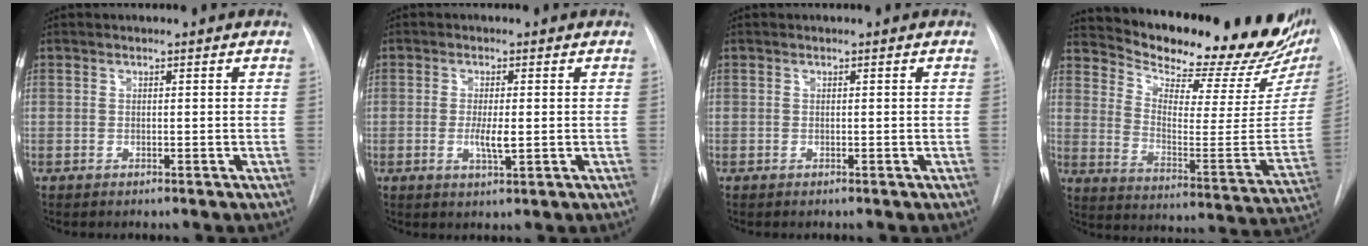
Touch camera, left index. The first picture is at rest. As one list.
[{"total": 3.2, "force": [-0.3, 0.6, 3.1], "torque": [-0.058, -0.004, -0.004]}, {"total": 0.0}, {"total": 24.3, "force": [21.5, 3.8, 10.6], "torque": [-0.167, -0.086, 0.285]}]